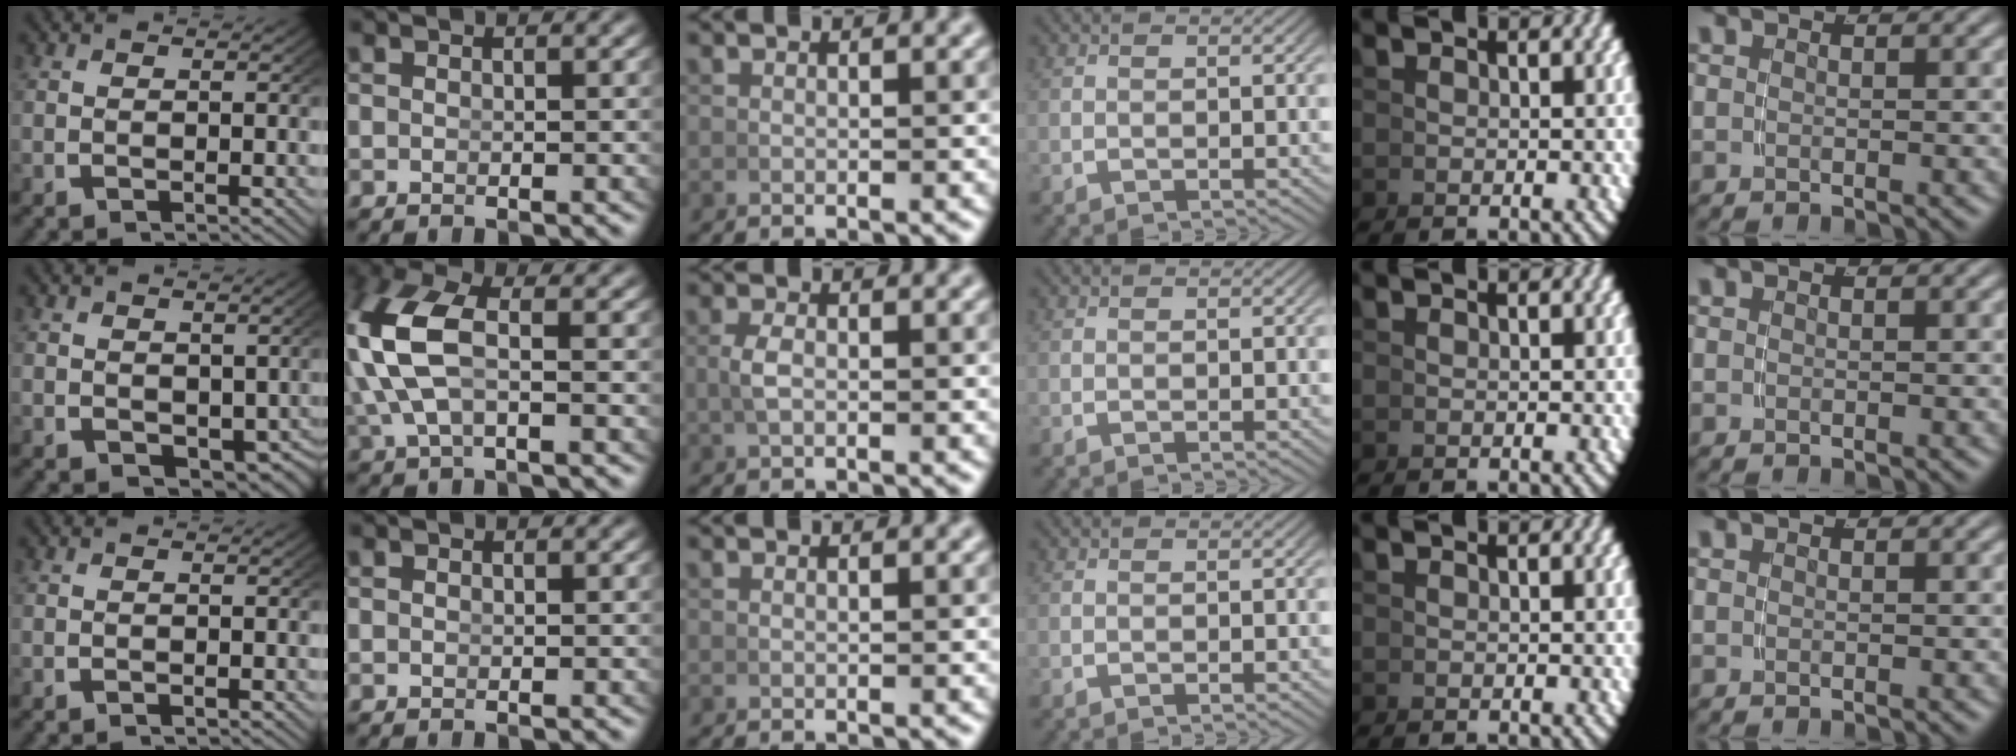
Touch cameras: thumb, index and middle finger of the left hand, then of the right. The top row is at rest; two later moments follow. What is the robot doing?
{"motion": "lift_and_place", "object": "bowl"}